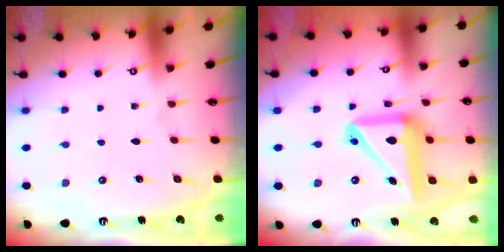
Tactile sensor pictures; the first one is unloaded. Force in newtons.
{"total": 16.0, "press": 15.9, "slide": 2.0}